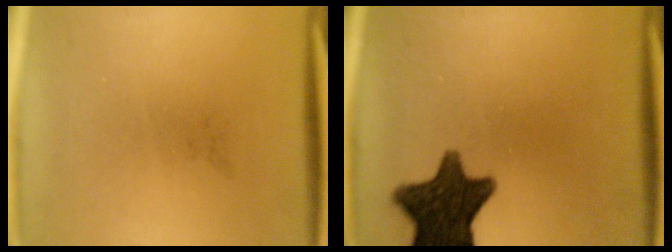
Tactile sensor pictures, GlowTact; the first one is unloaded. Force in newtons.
{"total": 12.7}